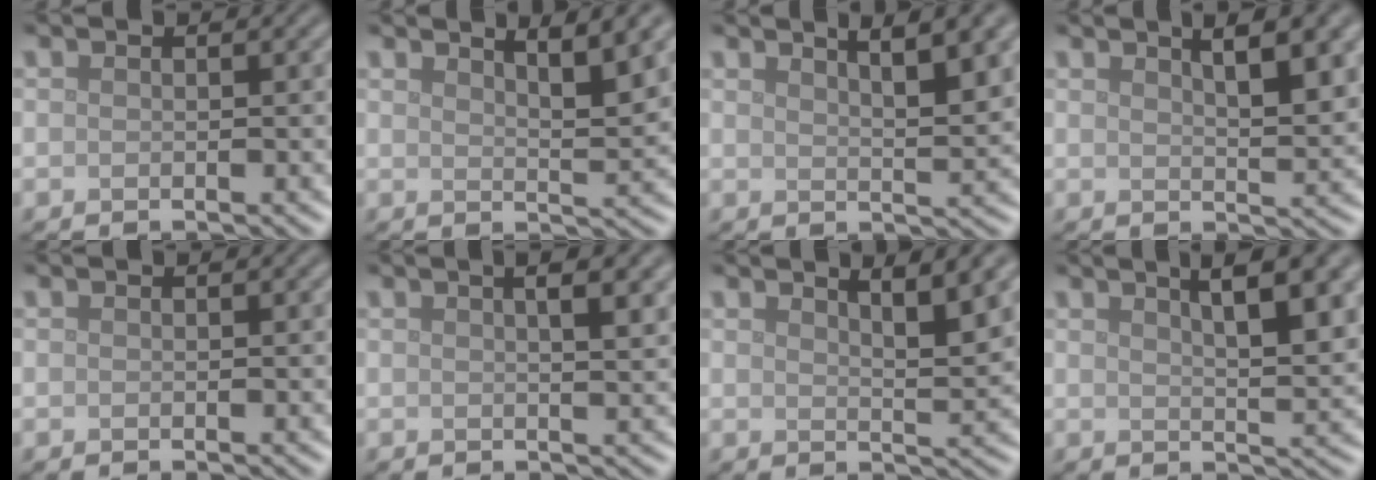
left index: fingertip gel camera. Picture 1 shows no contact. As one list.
[{"total": 4.2, "force": [2.9, 0.7, 3.0], "torque": [-0.032, 0.003, 0.046]}, {"total": 5.0, "force": [3.1, 1.2, 3.8], "torque": [-0.035, 0.009, 0.040]}, {"total": 5.0, "force": [2.5, 1.5, 4.0], "torque": [-0.045, 0.004, 0.033]}, {"total": 0.0}, {"total": 4.7, "force": [2.1, 1.8, 3.8], "torque": [-0.023, 0.022, 0.006]}, {"total": 4.1, "force": [2.6, 0.7, 3.0], "torque": [-0.032, 0.002, 0.041]}, {"total": 6.6, "force": [3.1, 2.0, 5.5], "torque": [-0.052, 0.019, 0.037]}]